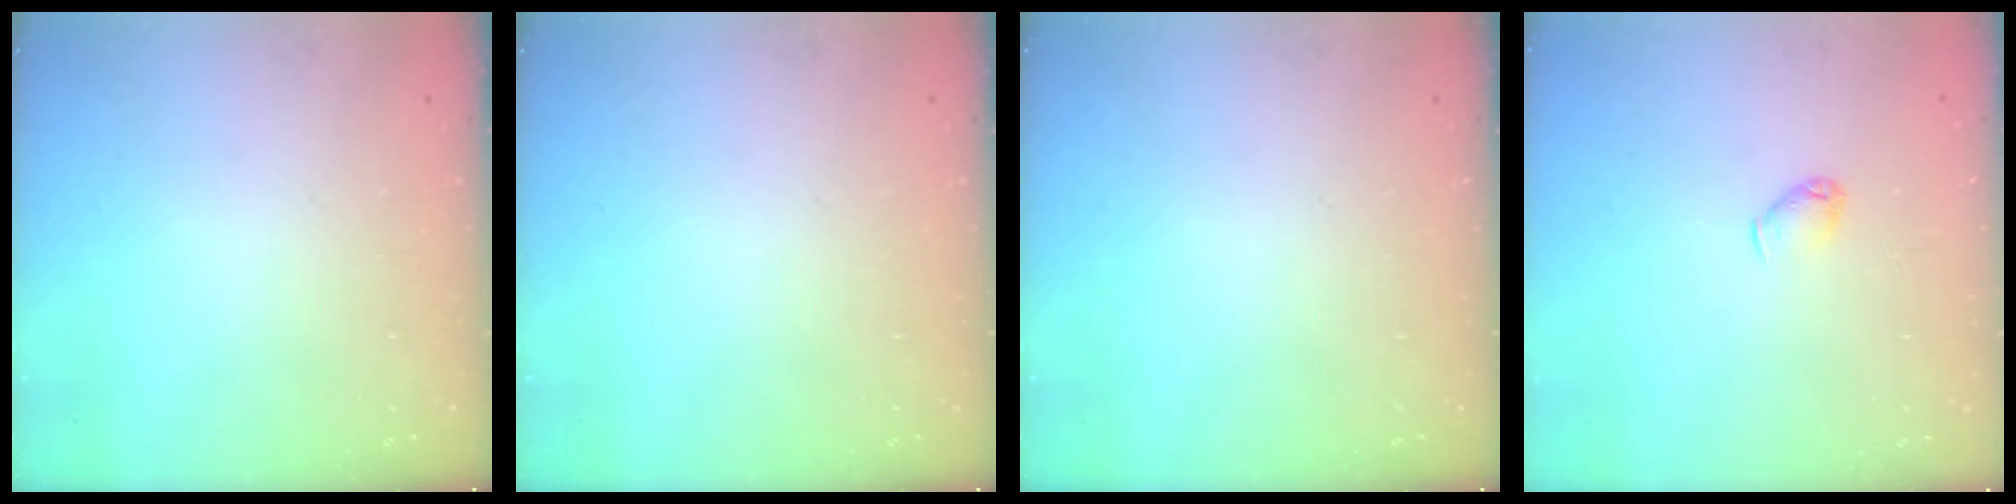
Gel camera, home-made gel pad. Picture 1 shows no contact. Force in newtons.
{"total": 0.0}
{"total": 0.0}
{"total": 3.7, "press": 3.6, "slide": 0.7}